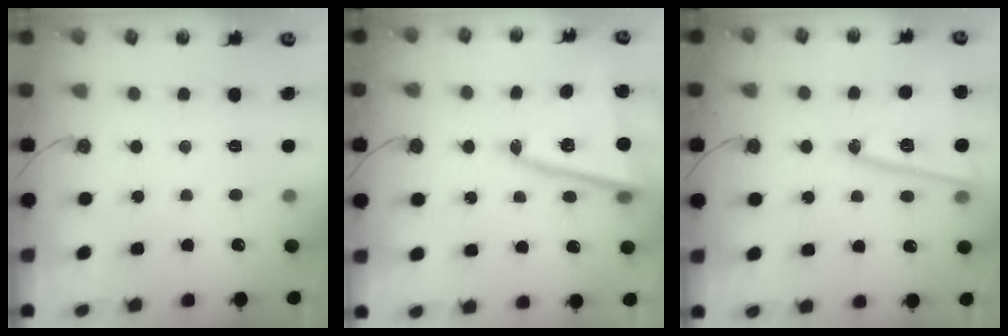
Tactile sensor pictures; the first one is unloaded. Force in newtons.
{"total": 14.5, "press": 14.4, "slide": 2.0}
{"total": 15.9, "press": 15.9, "slide": 1.3}